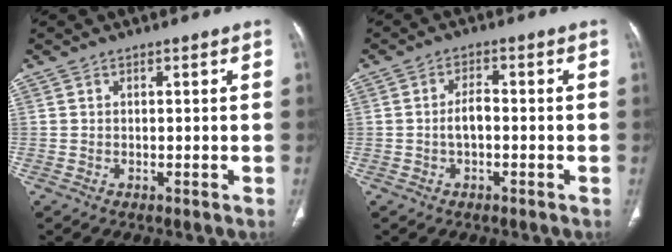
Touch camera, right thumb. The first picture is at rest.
{"total": 3.1, "force": [-0.7, 1.6, 2.6], "torque": [-0.049, 0.012, -0.014]}